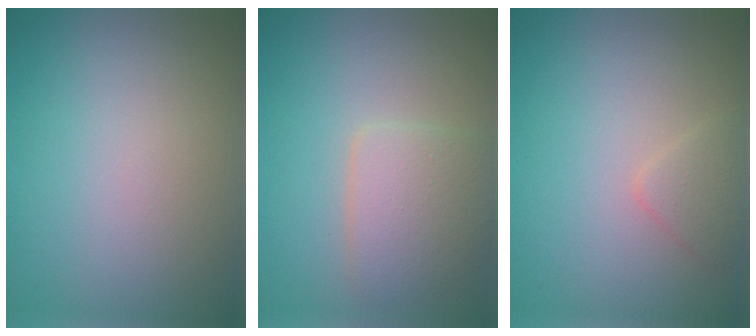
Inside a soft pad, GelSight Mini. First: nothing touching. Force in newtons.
{"total": 3.5, "press": 3.5, "slide": 0.2}
{"total": 1.4, "press": 1.4, "slide": 0.1}